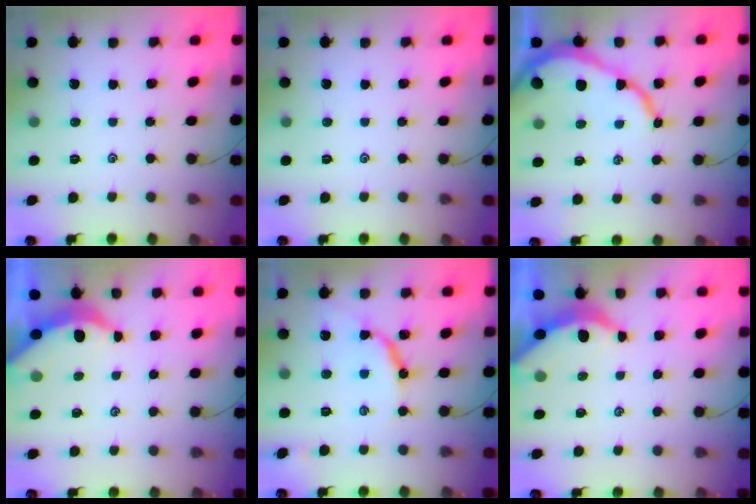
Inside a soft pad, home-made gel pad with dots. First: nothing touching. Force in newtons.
{"total": 0.0}
{"total": 10.6, "press": 10.6, "slide": 1.2}
{"total": 3.6, "press": 3.6, "slide": 0.4}
{"total": 10.0, "press": 10.0, "slide": 0.8}
{"total": 3.6, "press": 3.6, "slide": 0.4}